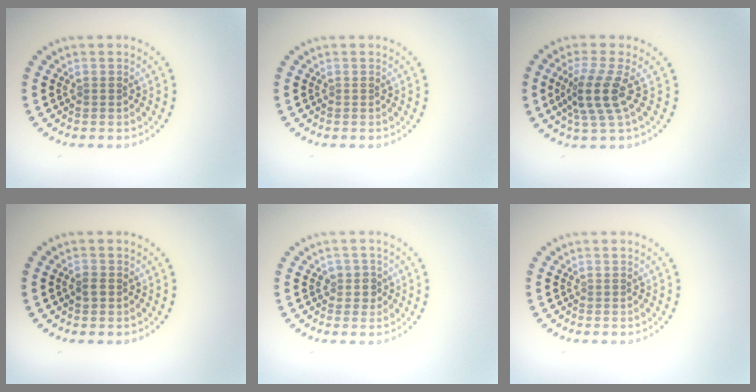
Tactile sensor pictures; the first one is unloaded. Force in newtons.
{"total": 0.0}
{"total": 3.7, "press": 2.7, "slide": 2.5}
{"total": 1.1, "press": 1.1, "slide": 0.1}
{"total": 1.6, "press": 1.3, "slide": 0.8}
{"total": 0.0}